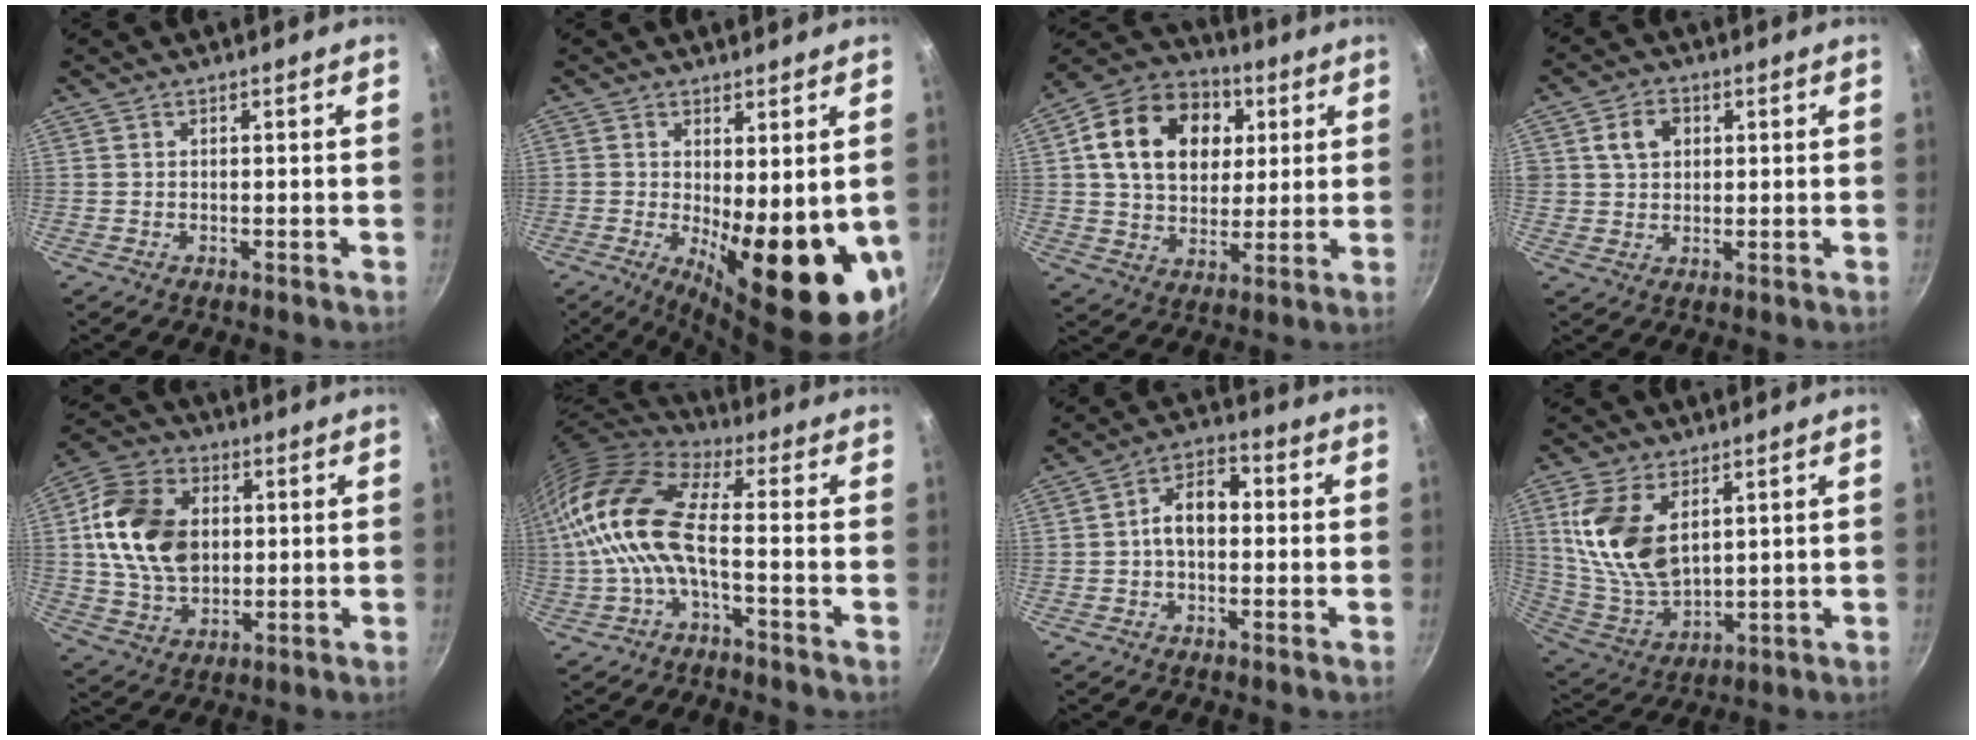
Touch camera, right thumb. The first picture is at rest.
{"total": 16.9, "force": [-2.0, 5.8, 15.7], "torque": [-0.191, -0.030, -0.015]}
{"total": 19.5, "force": [4.9, 14.5, 12.1], "torque": [-0.179, 0.011, 0.075]}
{"total": 5.5, "force": [1.6, 4.5, 2.7], "torque": [-0.024, 0.008, 0.025]}
{"total": 17.1, "force": [2.2, 12.2, 11.7], "torque": [-0.194, 0.003, 0.035]}
{"total": 14.7, "force": [-1.5, 6.1, 13.3], "torque": [-0.267, 0.024, -0.042]}
{"total": 8.1, "force": [0.1, 5.3, 6.2], "torque": [-0.075, 0.031, -0.011]}
{"total": 15.2, "force": [5.1, 8.8, 11.4], "torque": [-0.212, -0.035, 0.113]}